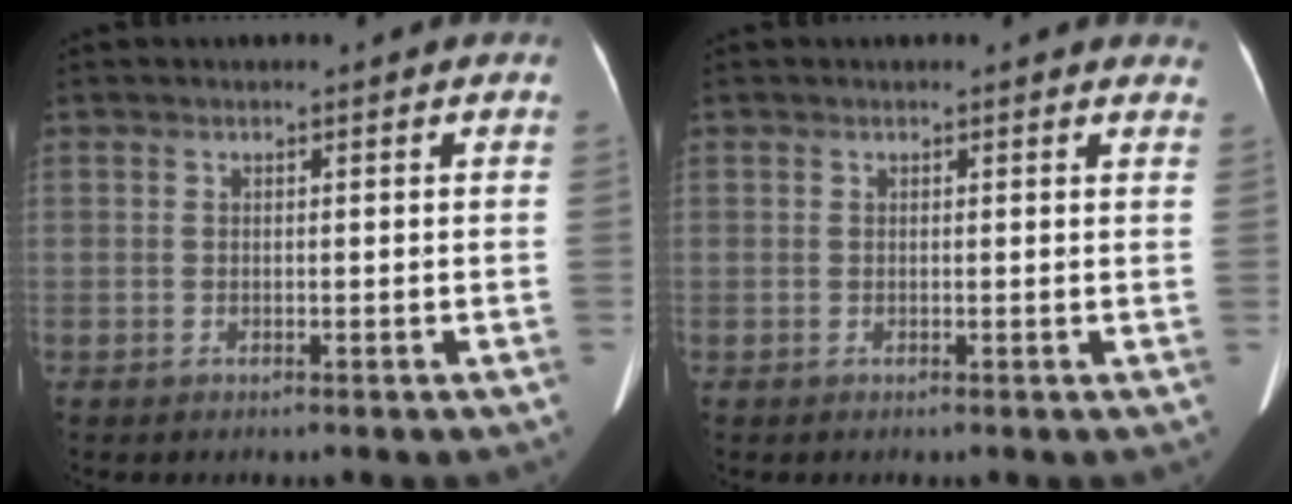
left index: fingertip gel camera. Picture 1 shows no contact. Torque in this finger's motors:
{"motor_torque": [0.05, -0.10, 0.02, 0.01]}